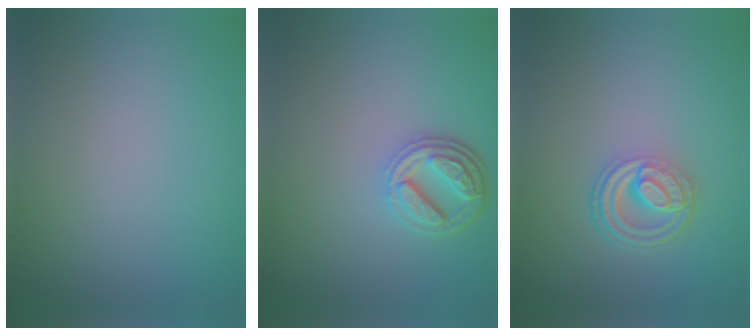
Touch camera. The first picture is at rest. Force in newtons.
{"total": 3.9, "press": 3.1, "slide": 2.4}
{"total": 4.2, "press": 3.1, "slide": 2.8}